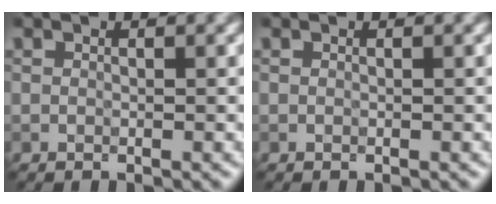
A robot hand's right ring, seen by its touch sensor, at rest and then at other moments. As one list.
[{"total": 0.0}]